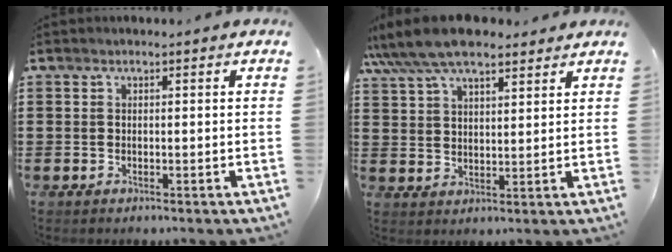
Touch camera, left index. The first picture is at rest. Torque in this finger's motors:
{"motor_torque": [1.93, -0.21, 1.05, 0.21]}